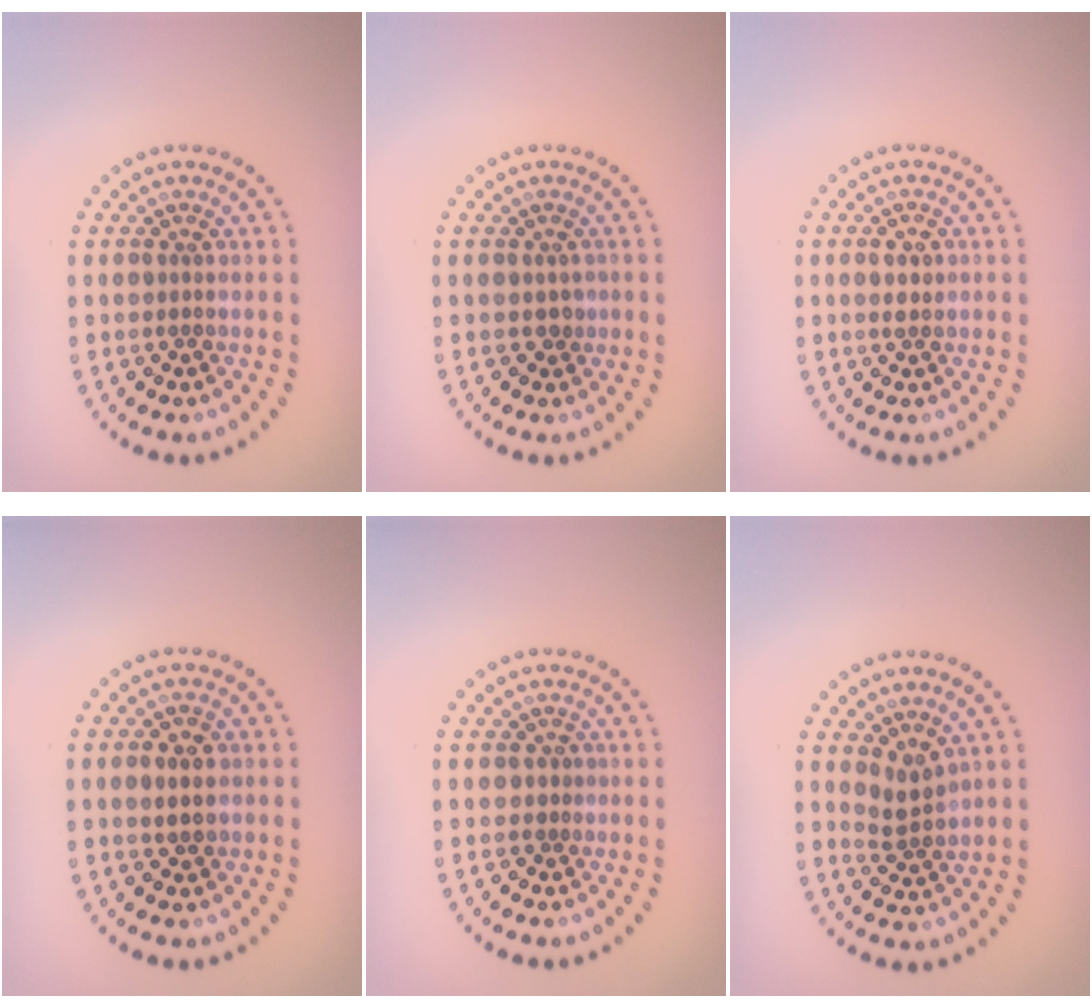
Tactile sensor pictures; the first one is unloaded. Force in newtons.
{"total": 1.0, "press": 0.8, "slide": 0.5}
{"total": 1.5, "press": 1.4, "slide": 0.2}
{"total": 2.0, "press": 2.0, "slide": 0.2}
{"total": 0.6, "press": 0.3, "slide": 0.5}
{"total": 2.0, "press": 1.7, "slide": 1.2}